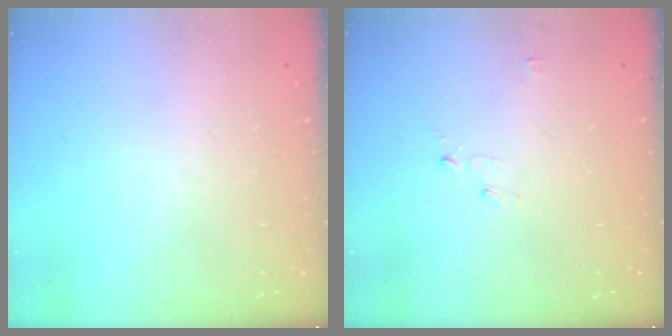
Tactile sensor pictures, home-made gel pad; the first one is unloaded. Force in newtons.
{"total": 2.8, "press": 2.8, "slide": 0.3}